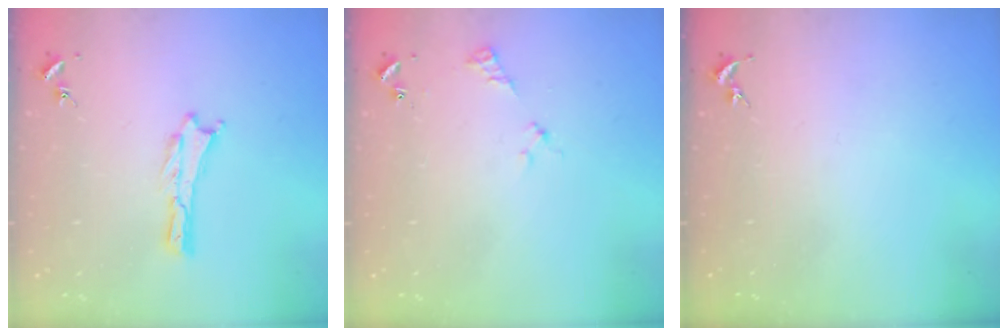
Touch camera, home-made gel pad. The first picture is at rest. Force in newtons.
{"total": 2.5, "press": 2.5, "slide": 0.3}
{"total": 0.0}